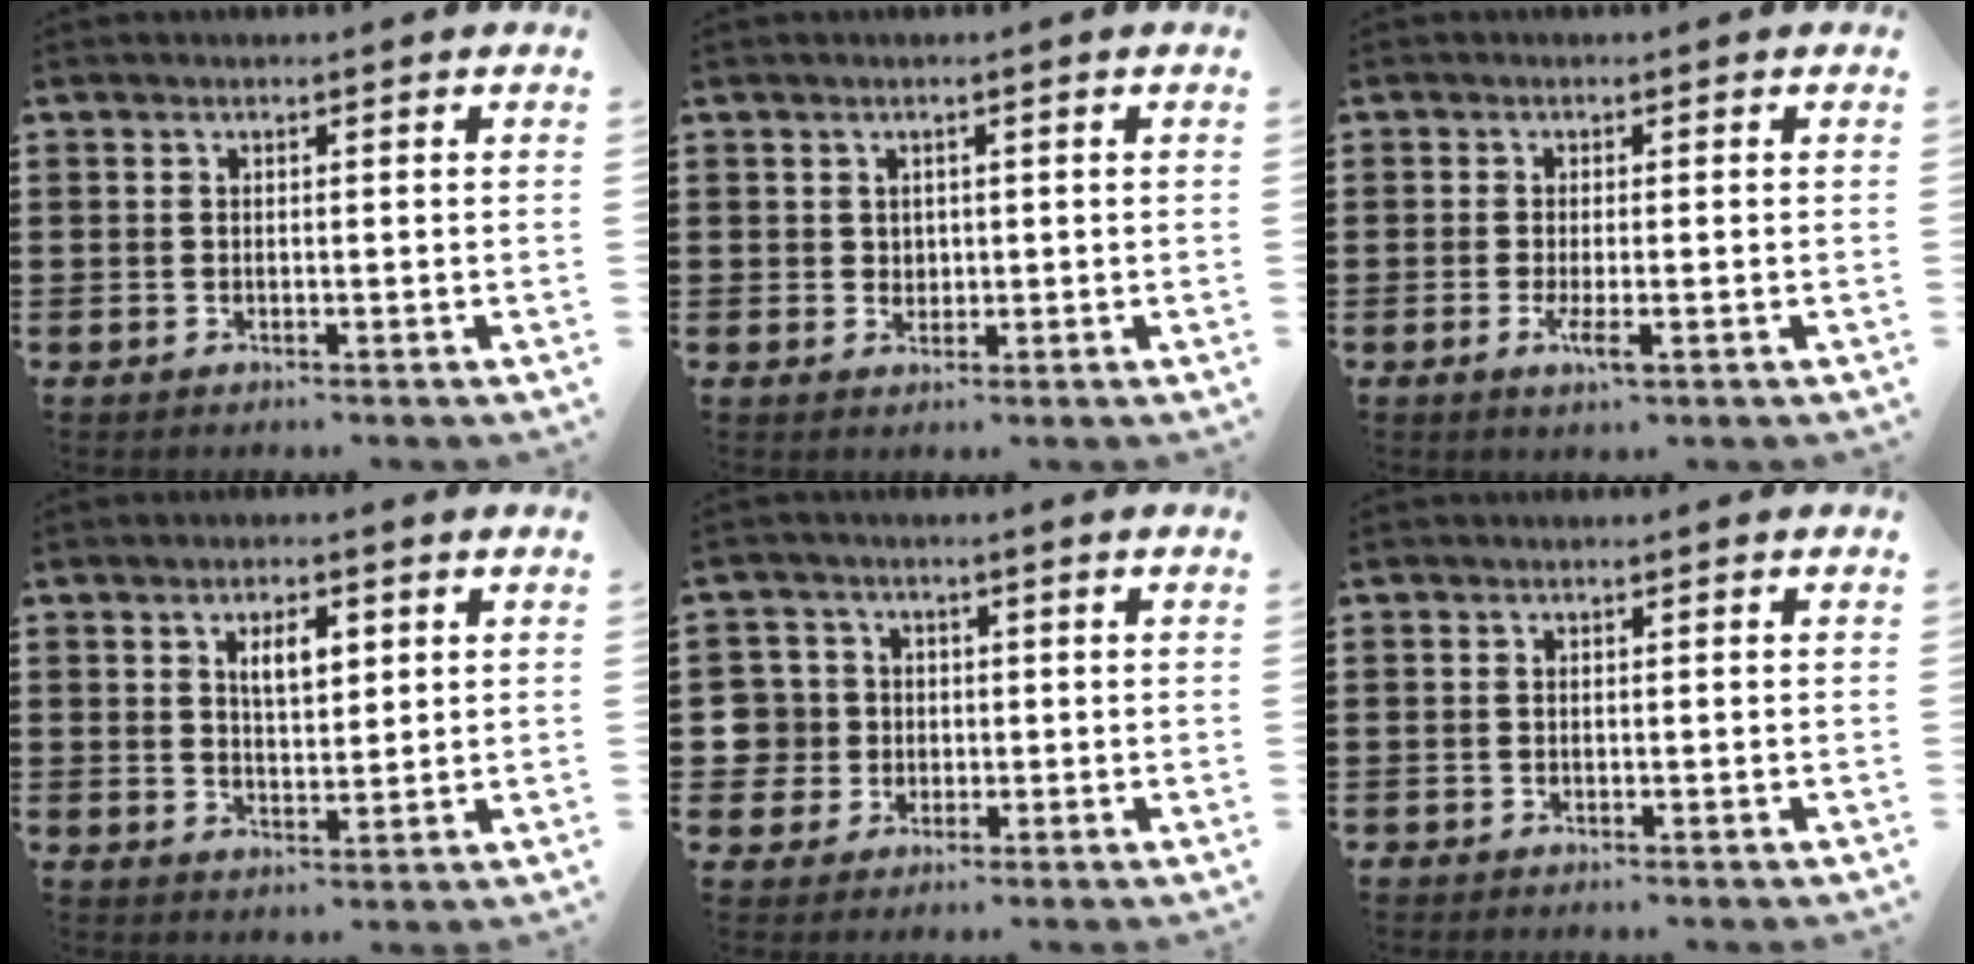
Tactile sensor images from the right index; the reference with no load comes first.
{"total": 1.5, "force": [0.7, 1.3, 0.3], "torque": [-0.009, 0.006, 0.015]}
{"total": 3.1, "force": [-1.2, 0.5, 2.8], "torque": [-0.061, -0.012, -0.023]}
{"total": 4.1, "force": [1.6, 1.8, 3.3], "torque": [-0.053, 0.003, 0.023]}
{"total": 5.1, "force": [-0.3, 5.1, 0.7], "torque": [-0.052, 0.010, -0.012]}
{"total": 0.5, "force": [-0.5, 0.1, 0.0], "torque": [0.000, 0.001, -0.012]}